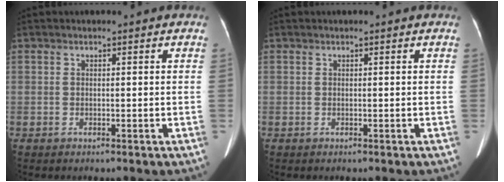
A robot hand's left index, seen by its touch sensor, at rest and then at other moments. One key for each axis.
{"total": 0.0}